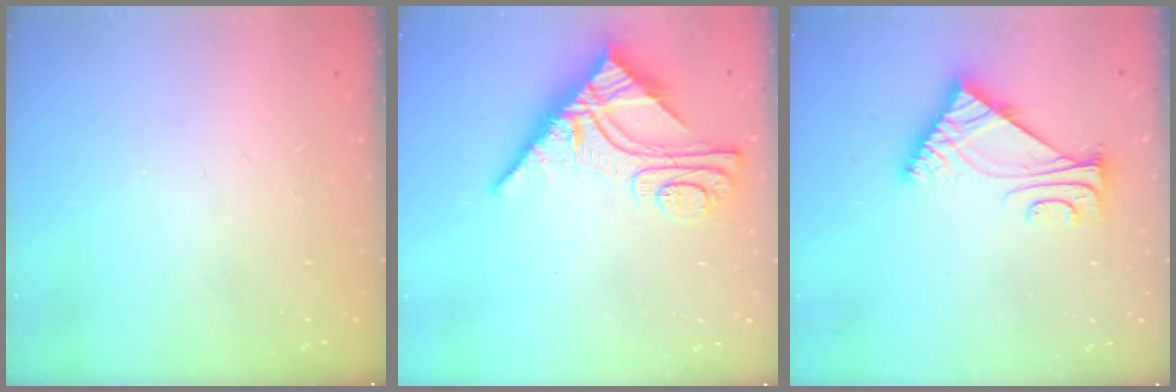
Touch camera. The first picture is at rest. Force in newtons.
{"total": 11.8, "press": 11.7, "slide": 1.2}
{"total": 6.6, "press": 6.6, "slide": 1.0}